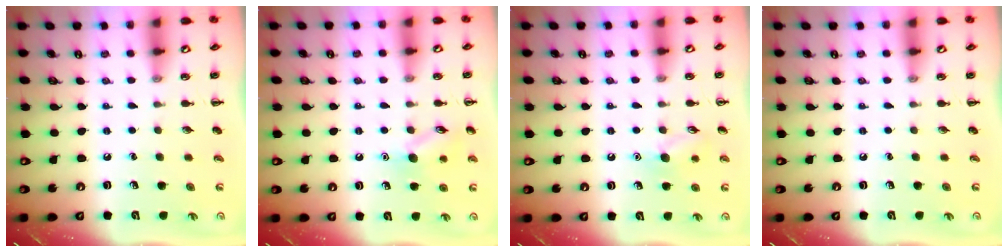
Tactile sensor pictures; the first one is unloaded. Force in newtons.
{"total": 9.5, "press": 9.5, "slide": 0.9}
{"total": 8.0, "press": 7.8, "slide": 1.4}
{"total": 0.0}